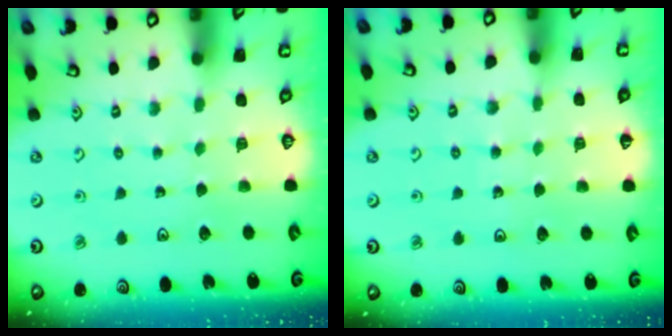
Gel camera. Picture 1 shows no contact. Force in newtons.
{"total": 4.7, "press": 4.6, "slide": 0.8}